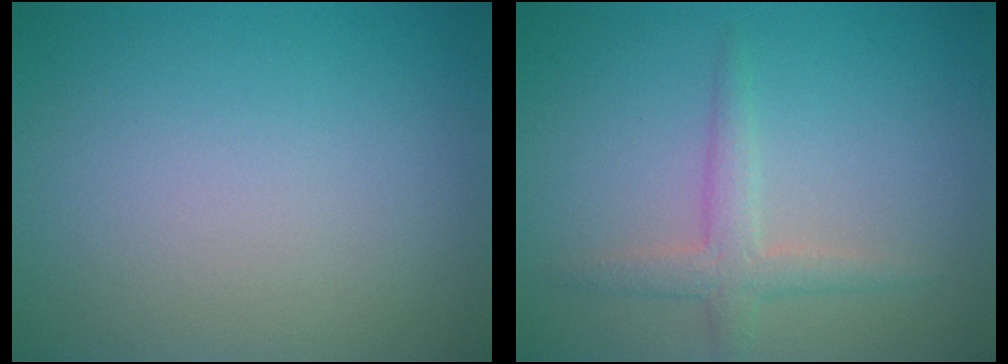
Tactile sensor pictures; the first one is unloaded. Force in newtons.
{"total": 2.4, "press": 2.4, "slide": 0.0}